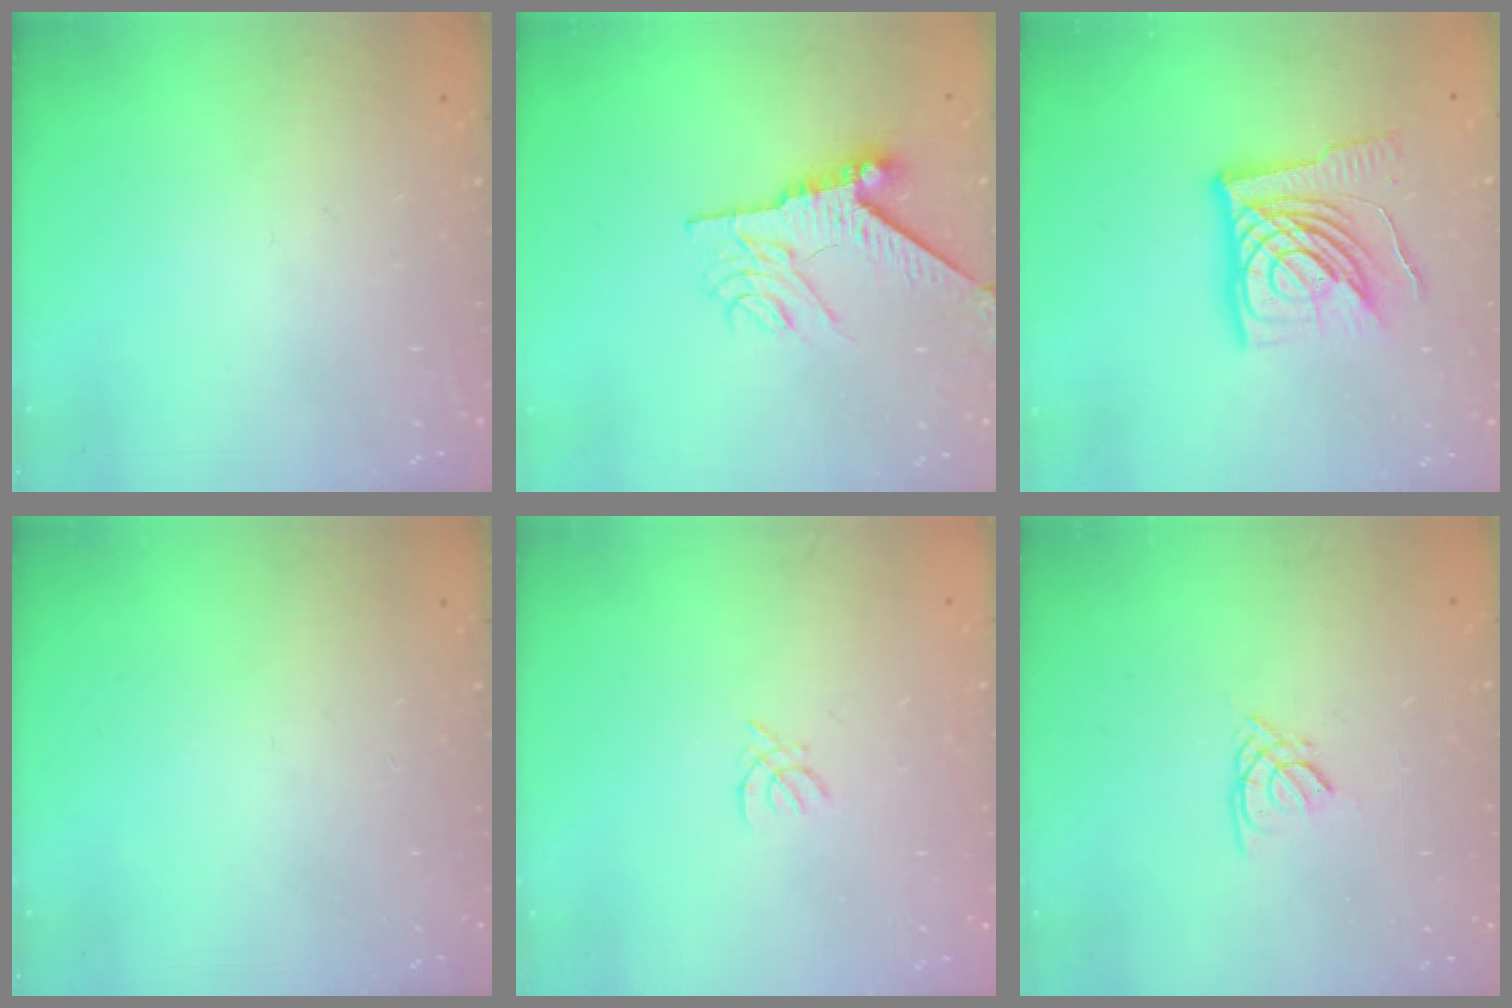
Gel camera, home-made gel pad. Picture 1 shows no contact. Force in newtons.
{"total": 8.9, "press": 8.9, "slide": 0.9}
{"total": 19.8, "press": 19.7, "slide": 2.5}
{"total": 0.0}
{"total": 1.8, "press": 1.8, "slide": 0.4}
{"total": 1.9, "press": 1.8, "slide": 0.5}